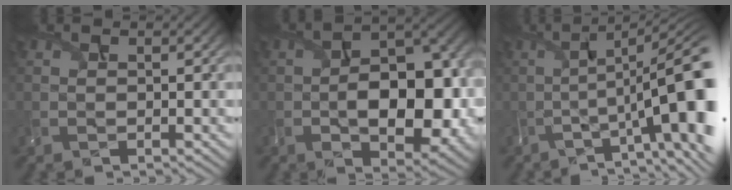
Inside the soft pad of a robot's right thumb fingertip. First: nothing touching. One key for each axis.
{"total": 12.0, "fx": -2.4, "fy": 6.7, "fz": 9.6, "tx": -0.138, "ty": -0.010, "tz": -0.023}
{"total": 14.7, "fx": -2.0, "fy": 4.5, "fz": 13.8, "tx": -0.204, "ty": -0.007, "tz": -0.009}